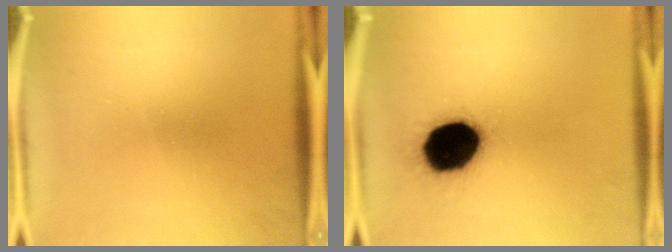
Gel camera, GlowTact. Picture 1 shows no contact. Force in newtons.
{"total": 19.6}